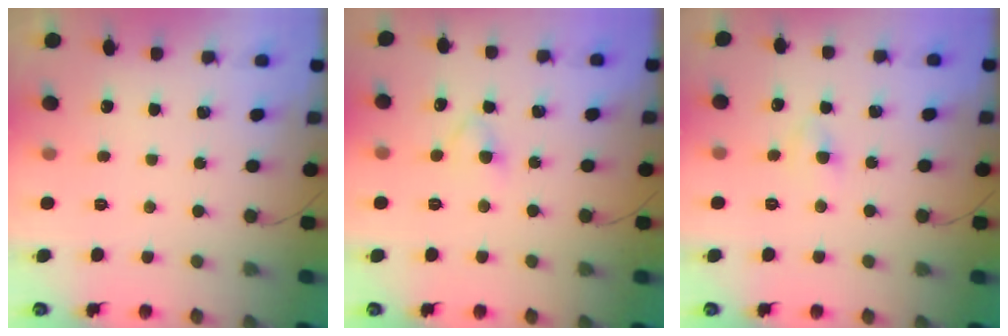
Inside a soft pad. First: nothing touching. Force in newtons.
{"total": 2.5, "press": 2.3, "slide": 1.1}
{"total": 4.2, "press": 4.0, "slide": 1.2}